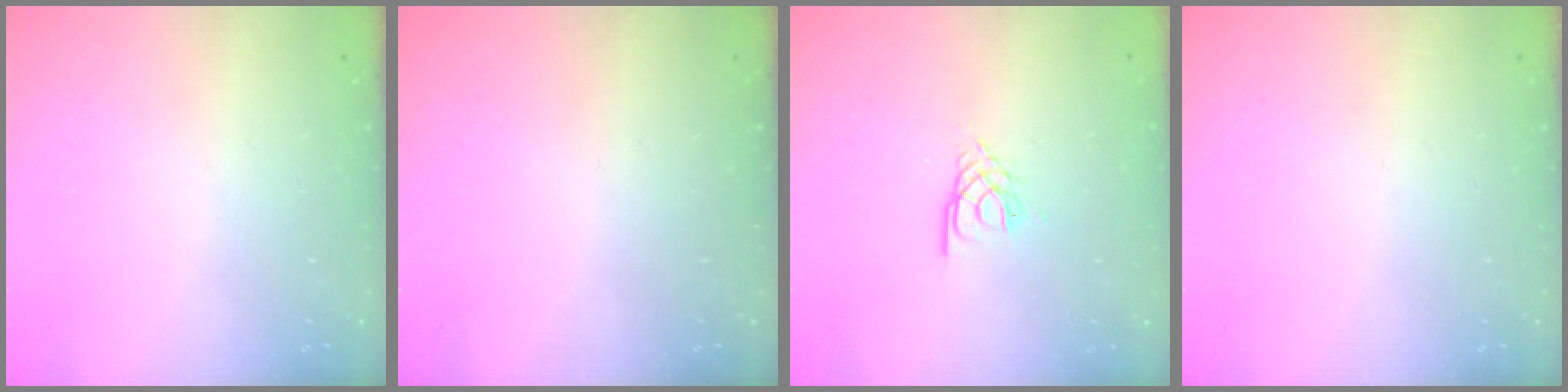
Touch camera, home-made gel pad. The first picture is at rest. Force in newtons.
{"total": 0.0}
{"total": 2.5, "press": 2.4, "slide": 0.4}
{"total": 0.0}